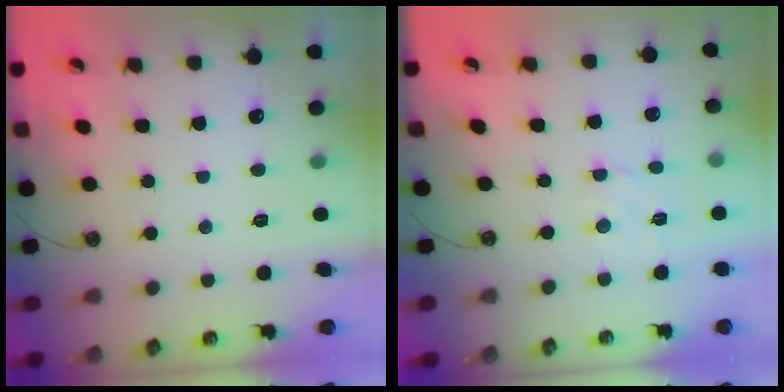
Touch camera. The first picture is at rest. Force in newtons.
{"total": 1.9, "press": 1.8, "slide": 0.6}